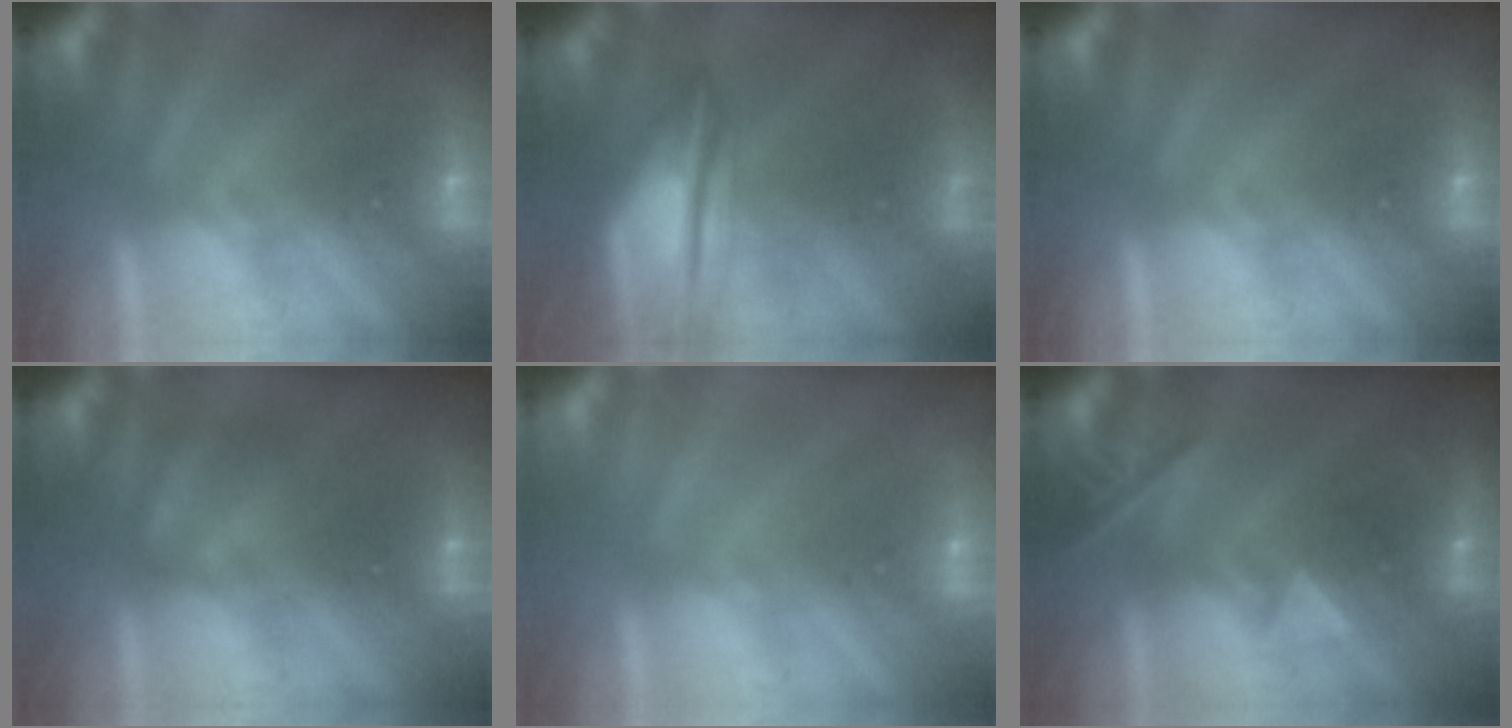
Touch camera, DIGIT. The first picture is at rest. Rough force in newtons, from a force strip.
{"total": 7.3}
{"total": 0.0}
{"total": 2.5}
{"total": 3.0}
{"total": 2.4}